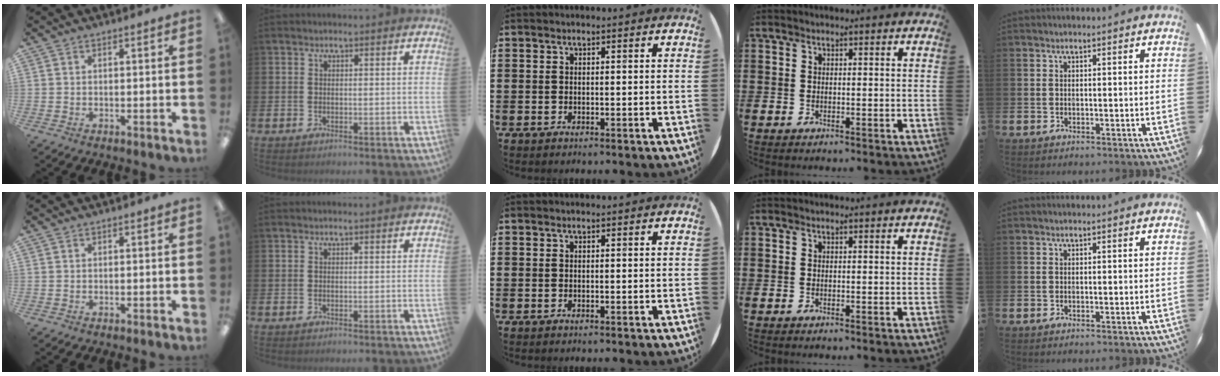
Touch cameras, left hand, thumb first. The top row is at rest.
{}